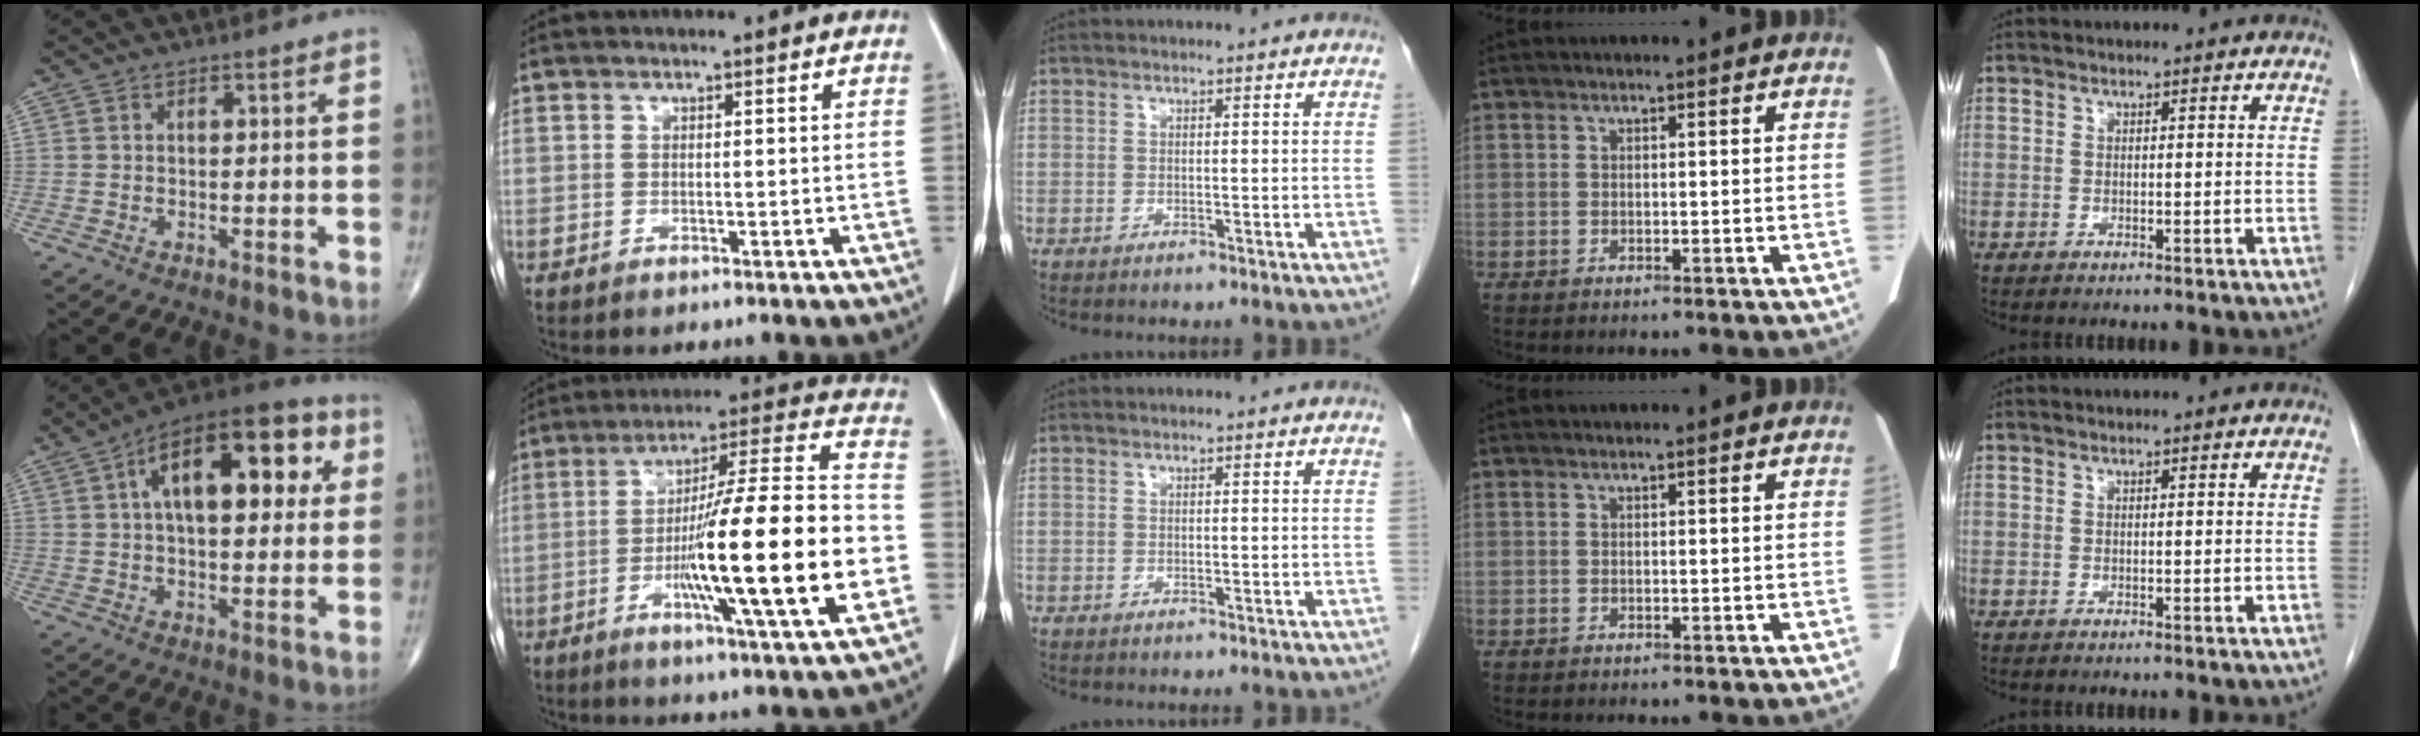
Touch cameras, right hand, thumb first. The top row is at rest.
{"thumb": {"total": 22.3, "force": [6.5, 10.5, 18.5], "torque": [-0.255, 0.020, 0.091]}, "index": {"total": 23.5, "force": [-5.3, 0.7, 22.9], "torque": [-0.344, -0.005, -0.090]}}